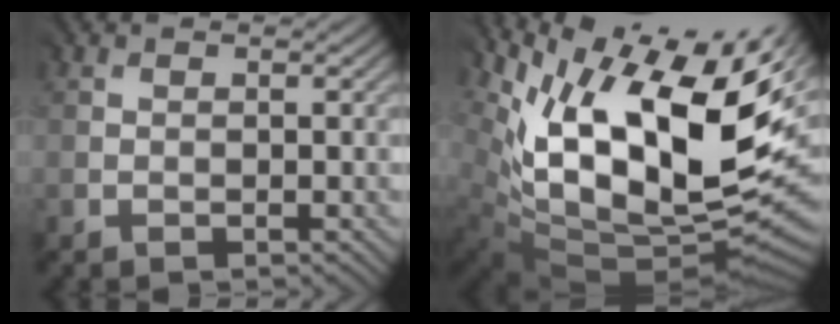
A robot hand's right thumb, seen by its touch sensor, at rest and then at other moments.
{"total": 19.3, "force": [4.7, 9.2, 16.4], "torque": [-0.277, -0.022, 0.106]}